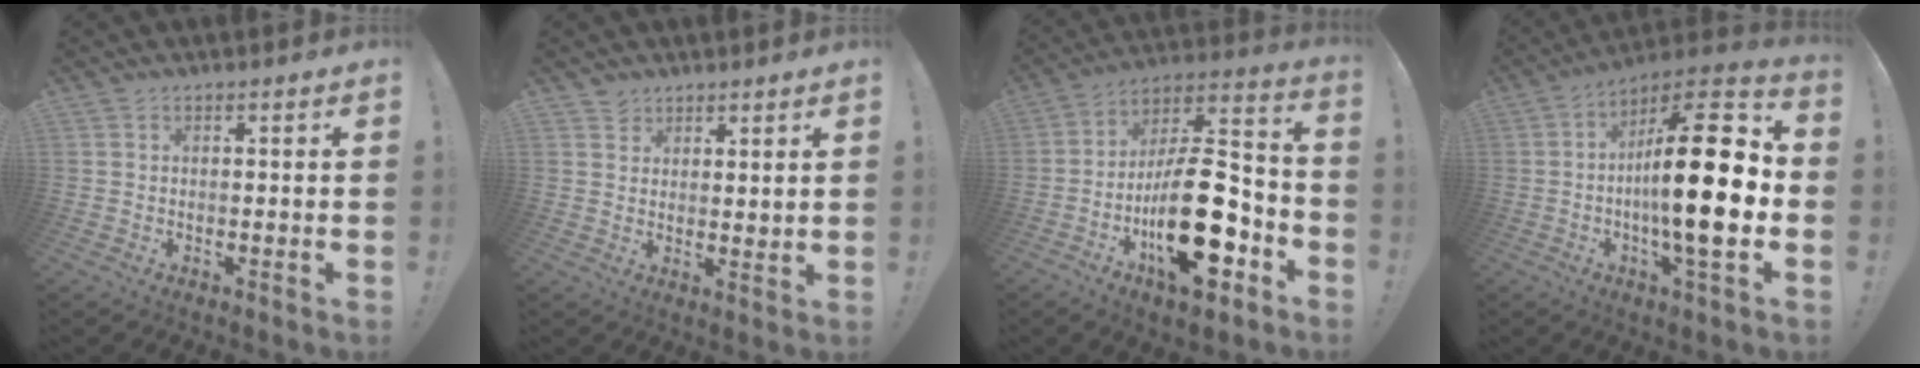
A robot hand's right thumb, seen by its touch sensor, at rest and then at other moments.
{"total": 3.8, "force": [3.3, 1.9, 0.3], "torque": [0.000, -0.024, 0.060]}
{"total": 25.6, "force": [-8.5, 11.0, 21.5], "torque": [-0.366, 0.055, -0.131]}
{"total": 24.2, "force": [-1.7, 6.4, 23.2], "torque": [-0.391, 0.002, -0.037]}